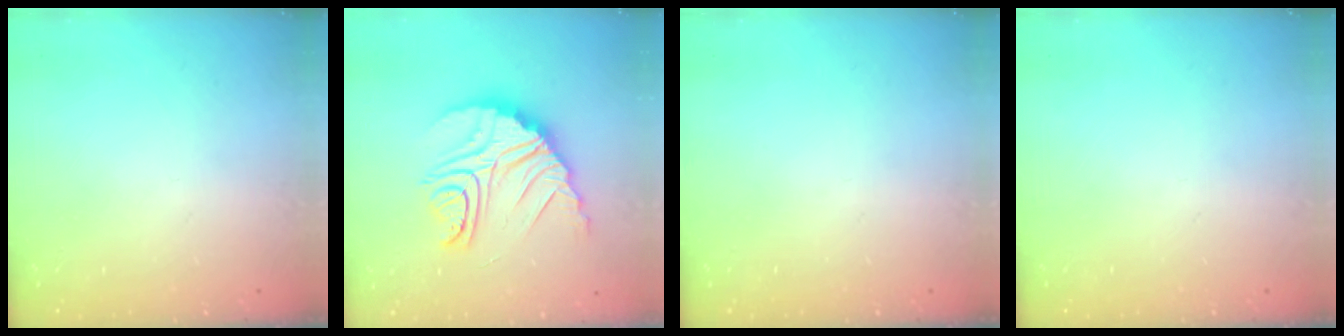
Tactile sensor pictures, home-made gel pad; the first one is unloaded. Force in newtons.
{"total": 16.4, "press": 16.3, "slide": 1.7}
{"total": 0.0}
{"total": 0.0}